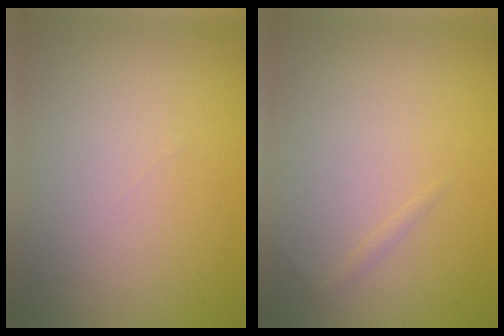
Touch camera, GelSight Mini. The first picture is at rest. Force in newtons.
{"total": 0.5, "press": 0.5, "slide": 0.0}